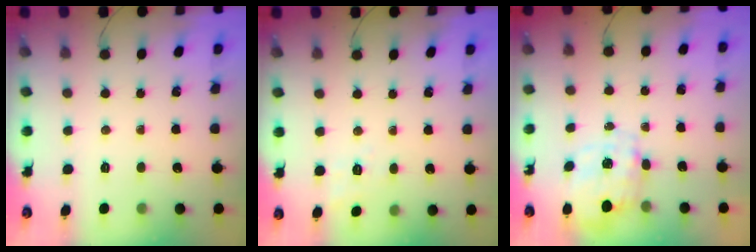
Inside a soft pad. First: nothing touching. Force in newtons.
{"total": 1.9, "press": 0.8, "slide": 1.7}
{"total": 2.7, "press": 2.6, "slide": 0.9}